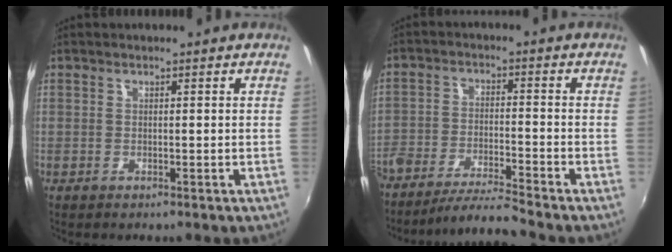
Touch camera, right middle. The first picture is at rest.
{"total": 8.2, "force": [-7.6, -0.6, 3.0], "torque": [-0.078, -0.005, -0.144]}